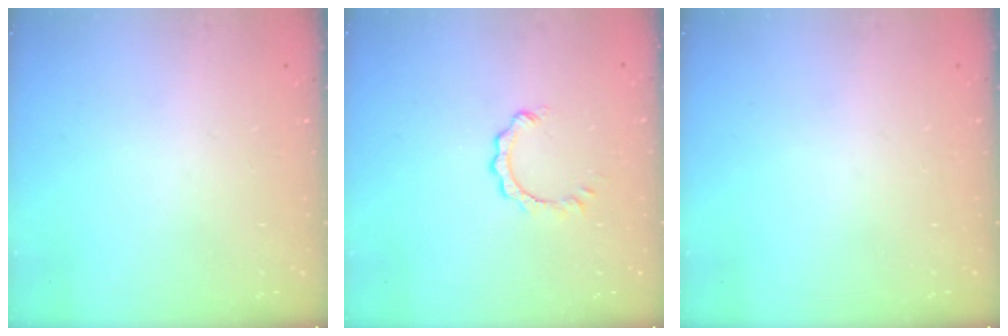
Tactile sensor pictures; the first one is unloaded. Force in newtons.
{"total": 1.3, "press": 1.2, "slide": 0.2}
{"total": 0.0}